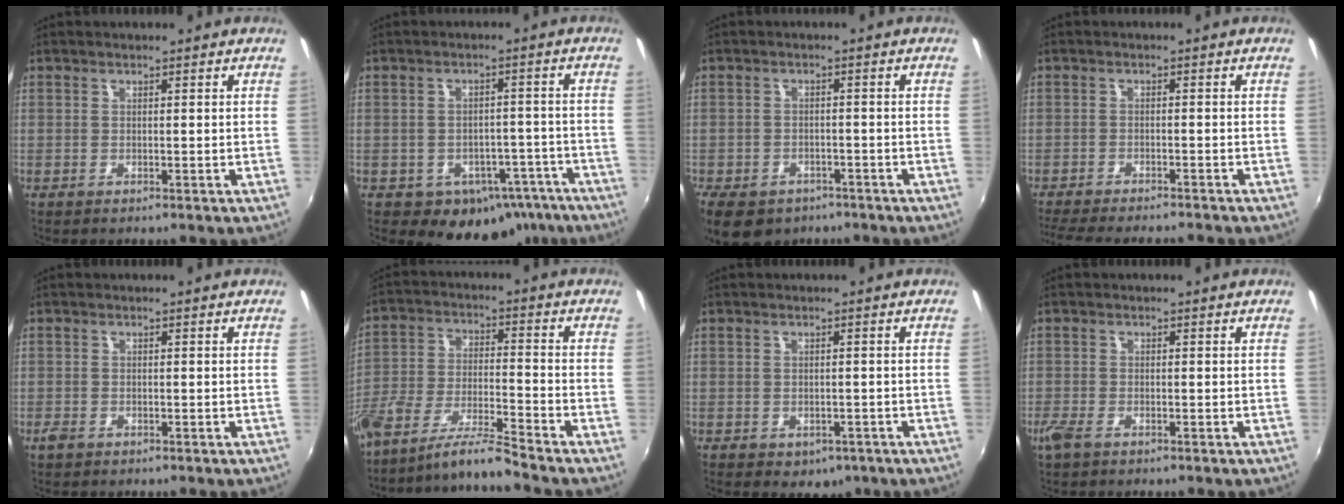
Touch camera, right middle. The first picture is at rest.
{"total": 11.6, "force": [-7.1, 8.3, 3.7], "torque": [-0.065, 0.029, -0.057]}
{"total": 11.3, "force": [-7.2, 7.0, 5.1], "torque": [-0.132, -0.020, -0.108]}
{"total": 10.7, "force": [-9.6, 1.1, 4.6], "torque": [-0.110, -0.019, -0.153]}
{"total": 1.5, "force": [-1.1, 0.9, 0.7], "torque": [-0.016, -0.004, -0.022]}
{"total": 9.8, "force": [-8.7, -1.2, 4.2], "torque": [-0.086, -0.004, -0.168]}
{"total": 3.7, "force": [-1.7, 2.8, 1.8], "torque": [-0.037, -0.010, -0.014]}
{"total": 2.7, "force": [-1.8, 1.1, 1.7], "torque": [-0.040, -0.008, -0.035]}